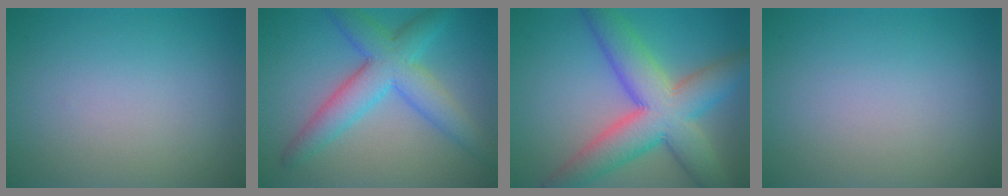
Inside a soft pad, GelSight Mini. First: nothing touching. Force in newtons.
{"total": 6.3, "press": 6.3, "slide": 0.1}
{"total": 9.7, "press": 9.7, "slide": 0.4}
{"total": 0.0}